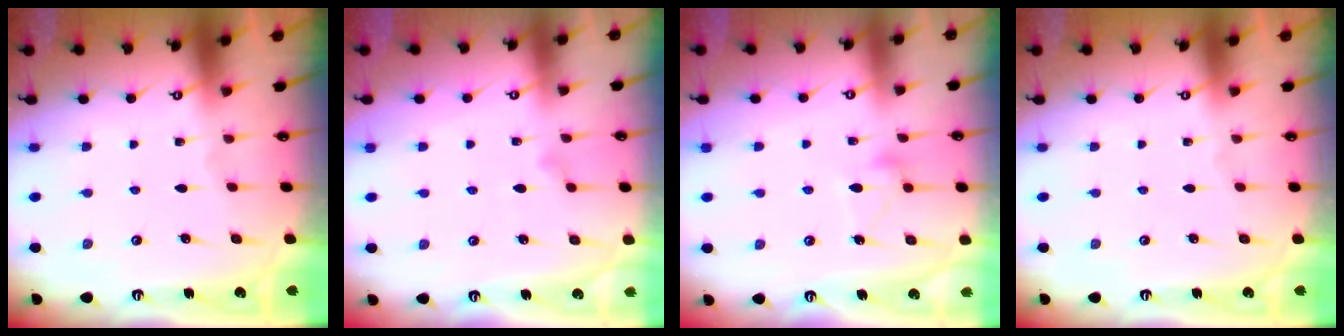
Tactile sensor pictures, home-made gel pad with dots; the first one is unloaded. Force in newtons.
{"total": 6.7, "press": 6.7, "slide": 0.5}
{"total": 11.0, "press": 11.0, "slide": 0.4}
{"total": 0.0}